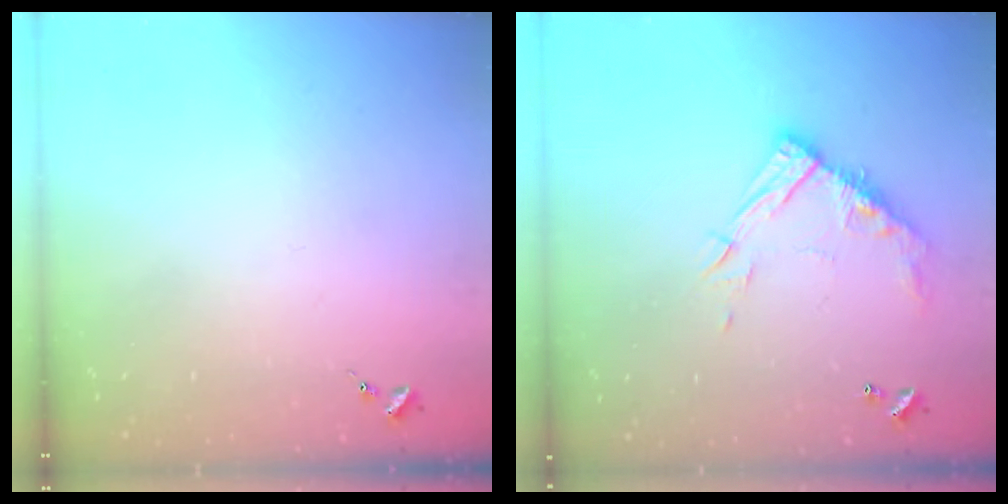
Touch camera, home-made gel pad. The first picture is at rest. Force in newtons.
{"total": 13.1, "press": 13.1, "slide": 1.1}